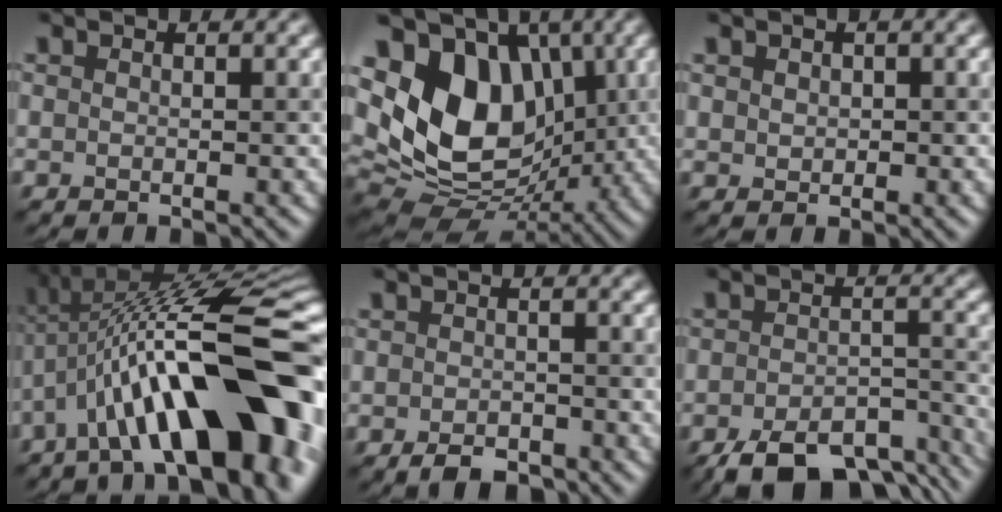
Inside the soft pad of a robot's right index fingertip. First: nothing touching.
{"total": 13.2, "force": [2.6, 9.4, 8.9], "torque": [-0.170, -0.003, 0.041]}
{"total": 1.0, "force": [0.4, 1.0, 0.2], "torque": [0.001, -0.002, 0.008]}
{"total": 15.8, "force": [-4.3, 4.9, 14.4], "torque": [-0.183, 0.037, -0.068]}
{"total": 2.5, "force": [-1.7, 1.2, 1.3], "torque": [-0.020, -0.001, -0.030]}
{"total": 9.8, "force": [-7.0, 4.1, 5.5], "torque": [-0.086, -0.022, -0.102]}